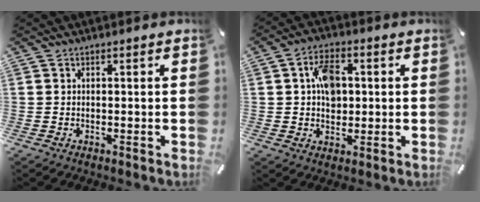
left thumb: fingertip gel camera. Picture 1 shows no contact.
{"total": 7.9, "force": [1.1, 5.6, 5.4], "torque": [-0.076, 0.003, 0.018]}